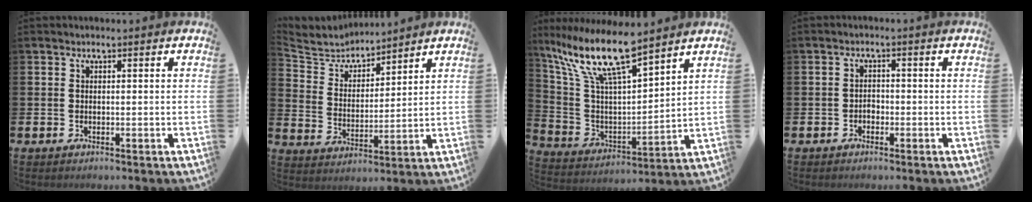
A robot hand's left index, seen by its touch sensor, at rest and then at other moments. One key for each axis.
{"total": 5.4, "fx": 5.2, "fy": 1.2, "fz": 0.0, "tx": -0.036, "ty": -0.037, "tz": 0.091}
{"total": 13.0, "fx": 9.2, "fy": 3.0, "fz": 8.7, "tx": -0.212, "ty": -0.057, "tz": 0.158}
{"total": 1.3, "fx": -0.7, "fy": 1.0, "fz": 0.4, "tx": -0.009, "ty": 0.002, "tz": -0.017}